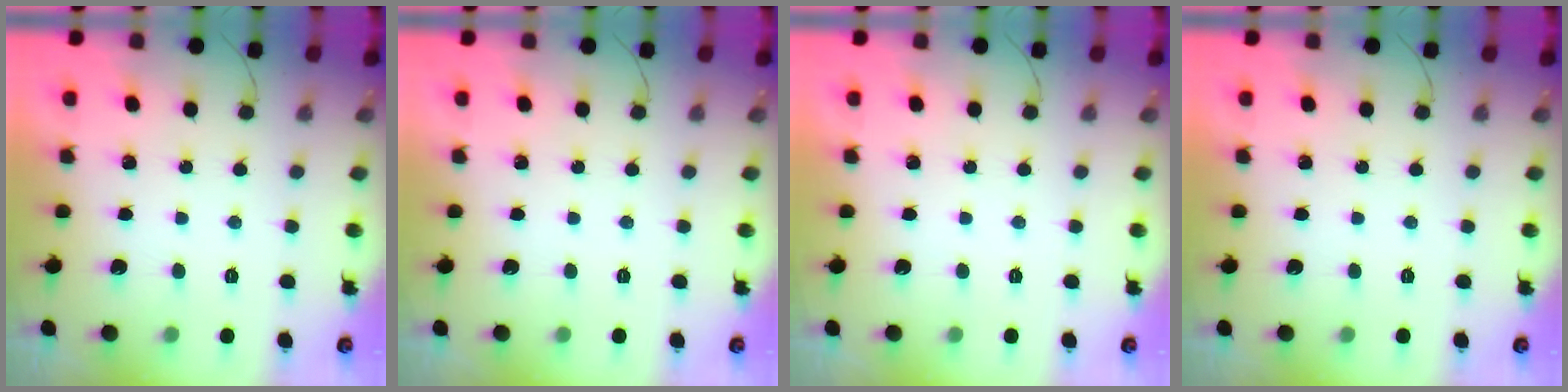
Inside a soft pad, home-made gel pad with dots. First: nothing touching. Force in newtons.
{"total": 0.0}
{"total": 0.0}
{"total": 0.0}